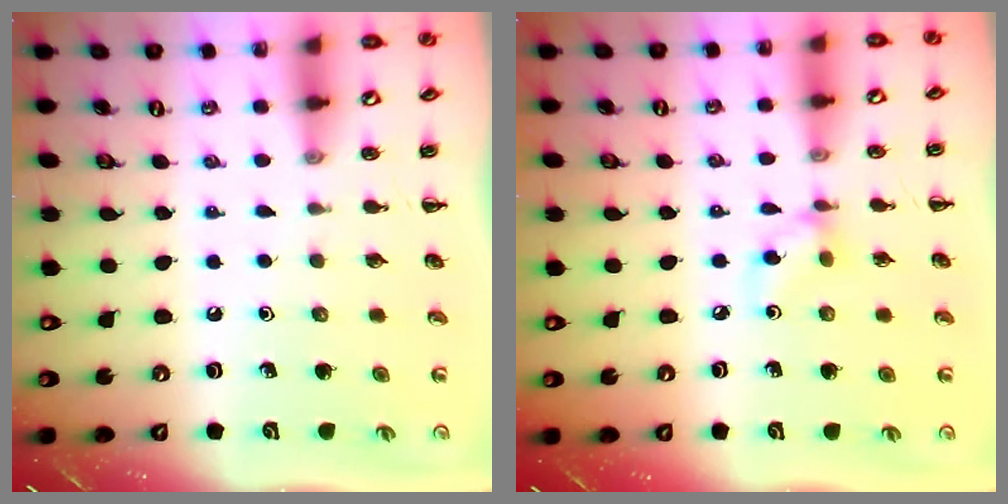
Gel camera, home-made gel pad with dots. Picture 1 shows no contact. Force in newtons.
{"total": 4.3, "press": 4.3, "slide": 0.7}